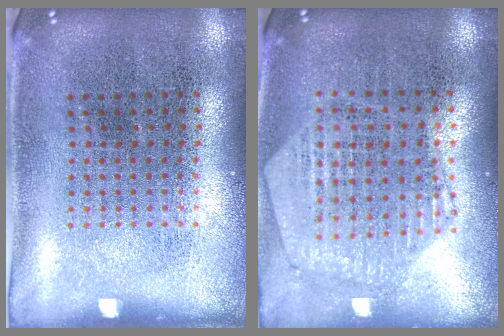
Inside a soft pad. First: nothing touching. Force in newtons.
{"total": 1.1, "press": 1.1, "slide": 0.3}